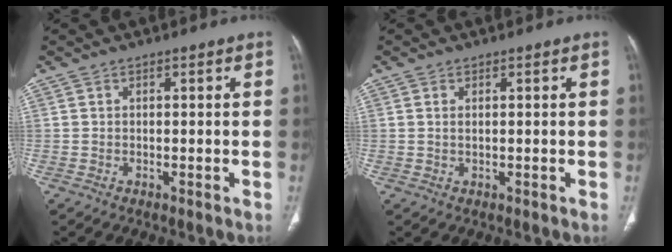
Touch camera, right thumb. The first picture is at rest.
{"total": 0.8, "force": [0.2, 0.3, 0.8], "torque": [-0.021, 0.001, 0.007]}